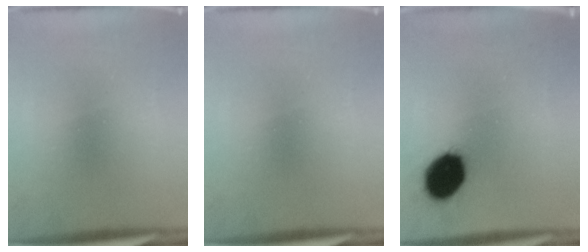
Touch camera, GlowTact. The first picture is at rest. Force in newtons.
{"total": 0.0}
{"total": 12.9}